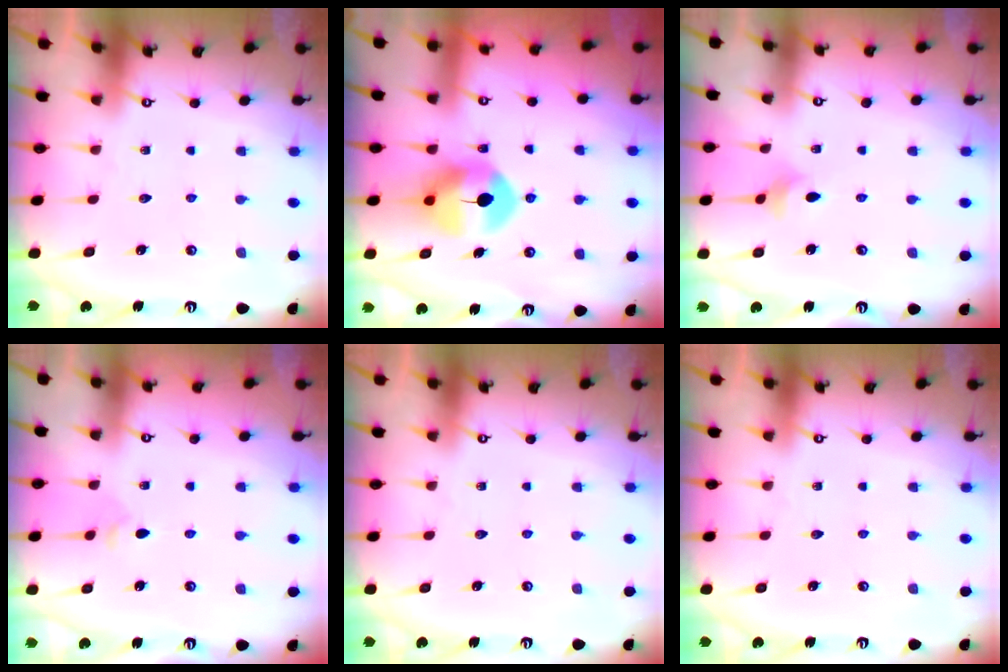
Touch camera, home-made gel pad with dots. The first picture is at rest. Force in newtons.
{"total": 8.4, "press": 8.3, "slide": 1.4}
{"total": 3.9, "press": 3.8, "slide": 0.8}
{"total": 4.4, "press": 4.3, "slide": 0.8}
{"total": 0.0}
{"total": 0.0}